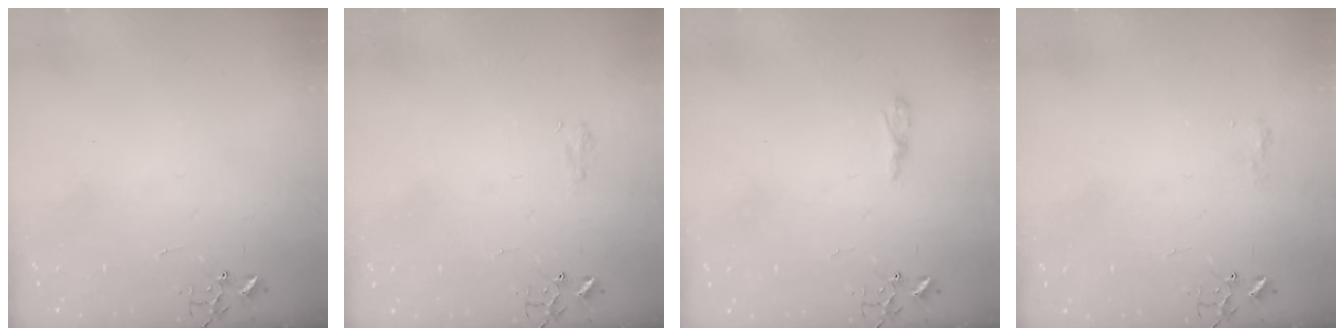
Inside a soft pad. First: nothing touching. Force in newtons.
{"total": 6.9, "press": 6.8, "slide": 0.8}
{"total": 4.8, "press": 4.7, "slide": 0.6}
{"total": 6.0, "press": 6.0, "slide": 0.6}